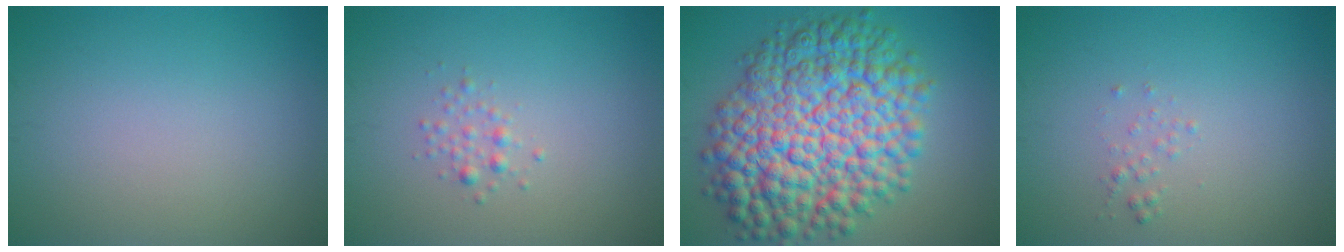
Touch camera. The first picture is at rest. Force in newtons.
{"total": 1.1, "press": 1.1, "slide": 0.0}
{"total": 14.1, "press": 14.1, "slide": 0.3}
{"total": 0.8, "press": 0.8, "slide": 0.1}